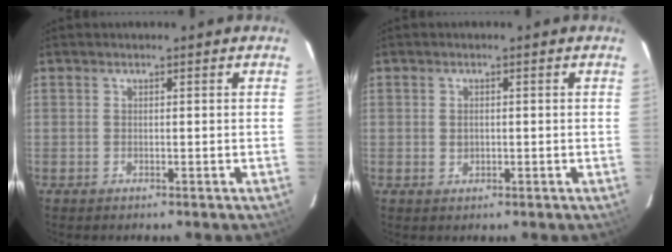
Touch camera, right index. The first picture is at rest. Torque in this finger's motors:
{"motor_torque": [-0.07, 0.00, -0.02, 0.01]}